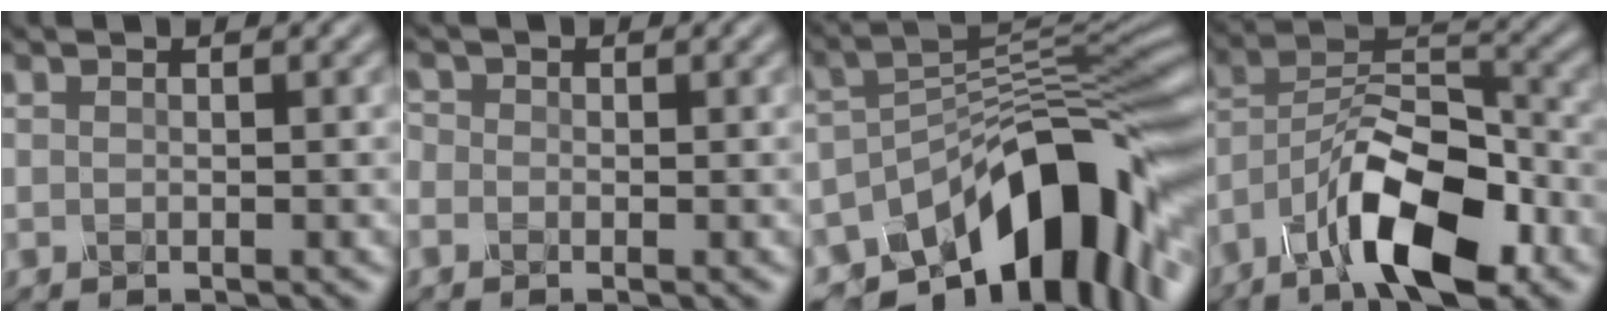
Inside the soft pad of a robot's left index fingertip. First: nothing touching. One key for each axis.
{"total": 0.7, "fx": -0.3, "fy": 0.6, "fz": -0.3, "tx": -0.001, "ty": -0.002, "tz": -0.005}
{"total": 12.9, "fx": -7.7, "fy": 5.8, "fz": 8.6, "tx": -0.120, "ty": 0.000, "tz": -0.126}
{"total": 10.6, "fx": -6.9, "fy": 3.5, "fz": 7.2, "tx": -0.124, "ty": 0.011, "tz": -0.130}